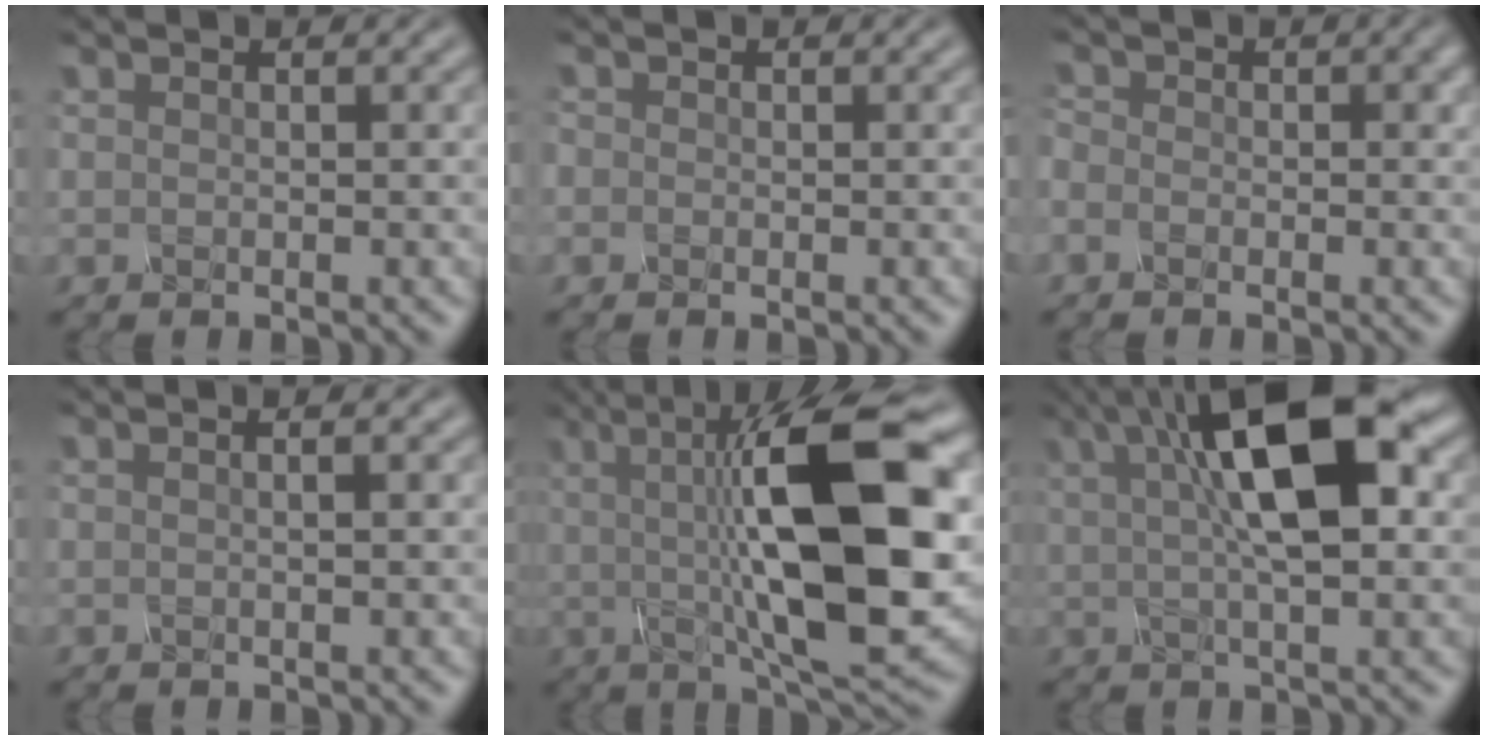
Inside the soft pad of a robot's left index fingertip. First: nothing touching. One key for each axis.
{"total": 0.6, "fx": -0.2, "fy": 0.6, "fz": 0.1, "tx": 0.002, "ty": -0.003, "tz": -0.005}
{"total": 2.1, "fx": -0.6, "fy": 1.6, "fz": 1.3, "tx": -0.025, "ty": 0.003, "tz": -0.019}
{"total": 1.4, "fx": 0.4, "fy": 0.5, "fz": 1.3, "tx": -0.011, "ty": 0.000, "tz": -0.003}
{"total": 15.0, "fx": 1.7, "fy": 4.7, "fz": 14.2, "tx": -0.208, "ty": 0.005, "tz": 0.017}
{"total": 10.8, "fx": 3.4, "fy": 3.3, "fz": 9.7, "tx": -0.151, "ty": 0.017, "tz": 0.049}